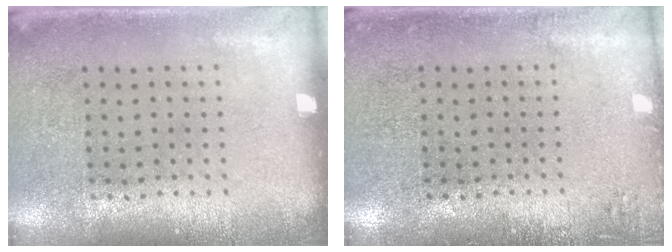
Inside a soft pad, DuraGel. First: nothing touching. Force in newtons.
{"total": 1.0, "press": 1.0, "slide": 0.3}